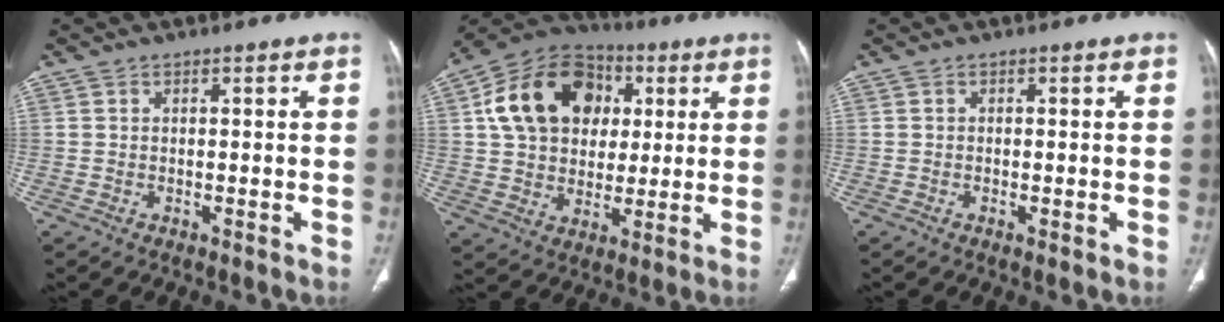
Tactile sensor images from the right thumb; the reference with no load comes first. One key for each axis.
{"total": 18.5, "fx": 4.6, "fy": 14.2, "fz": 11.0, "tx": -0.169, "ty": 0.012, "tz": 0.074}
{"total": 0.8, "fx": -0.3, "fy": 0.2, "fz": 0.7, "tx": -0.018, "ty": -0.004, "tz": -0.005}